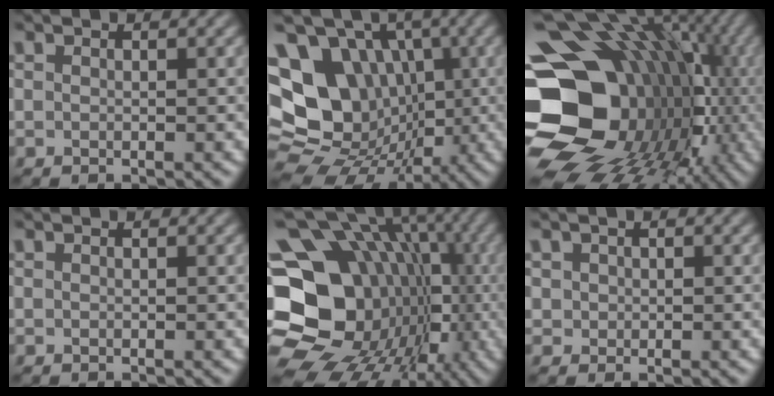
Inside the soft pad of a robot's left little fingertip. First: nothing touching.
{"total": 17.7, "force": [1.2, 15.1, 9.1], "torque": [-0.183, 0.022, 0.005]}
{"total": 21.0, "force": [-2.4, 17.6, 11.2], "torque": [-0.182, -0.007, -0.044]}
{"total": 0.0}
{"total": 22.3, "force": [-3.3, 19.2, 10.8], "torque": [-0.172, 0.007, -0.082]}
{"total": 1.2, "force": [0.4, 1.1, 0.3], "torque": [0.000, -0.001, 0.010]}